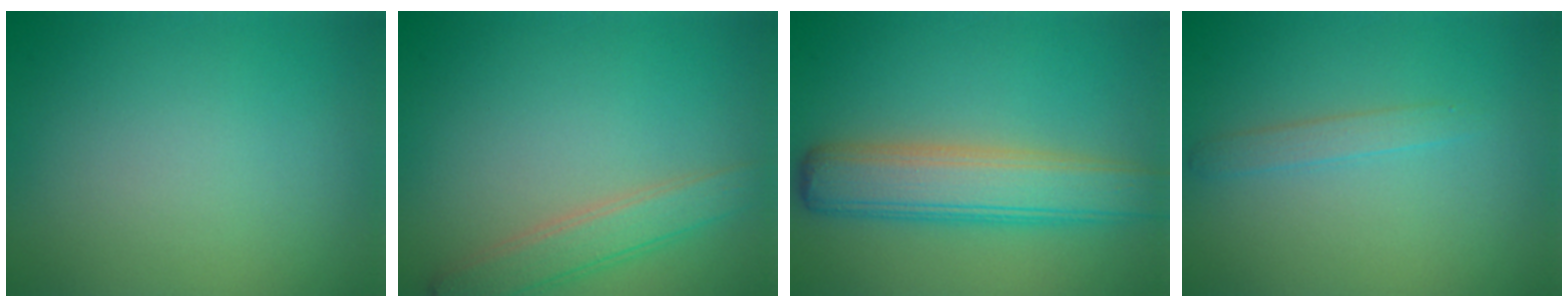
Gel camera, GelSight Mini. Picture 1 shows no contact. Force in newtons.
{"total": 2.9, "press": 2.9, "slide": 0.1}
{"total": 5.9, "press": 5.9, "slide": 0.4}
{"total": 1.3, "press": 1.3, "slide": 0.1}